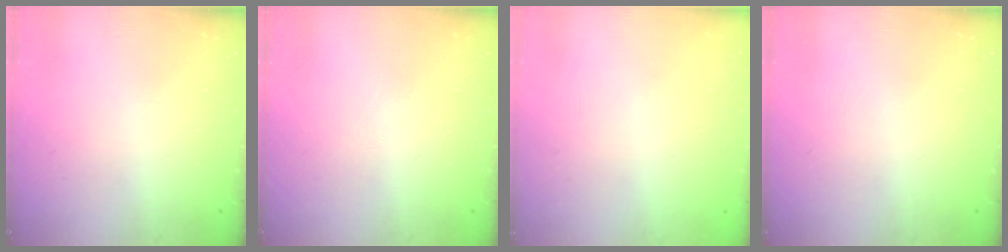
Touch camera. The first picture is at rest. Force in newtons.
{"total": 0.0}
{"total": 0.0}
{"total": 0.0}